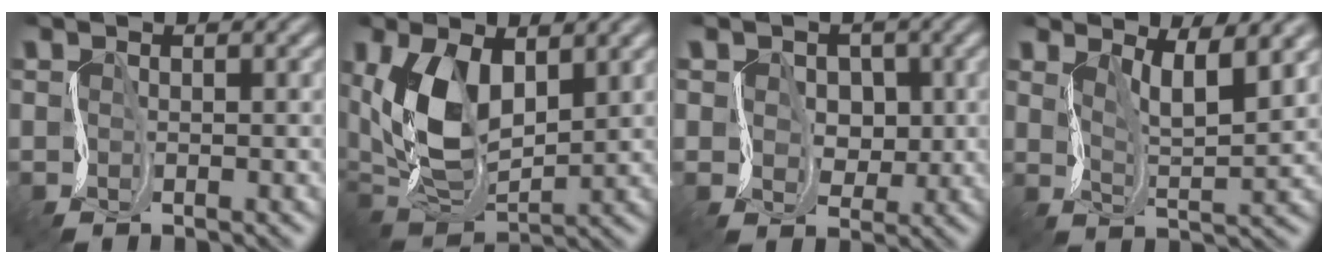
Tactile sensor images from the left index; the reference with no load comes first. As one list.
[{"total": 7.6, "force": [1.1, 4.2, 6.2], "torque": [-0.133, -0.008, 0.010]}, {"total": 4.0, "force": [0.5, 3.4, 2.0], "torque": [-0.042, 0.008, 0.001]}, {"total": 4.5, "force": [2.5, 1.1, 3.6], "torque": [-0.066, -0.009, 0.038]}]